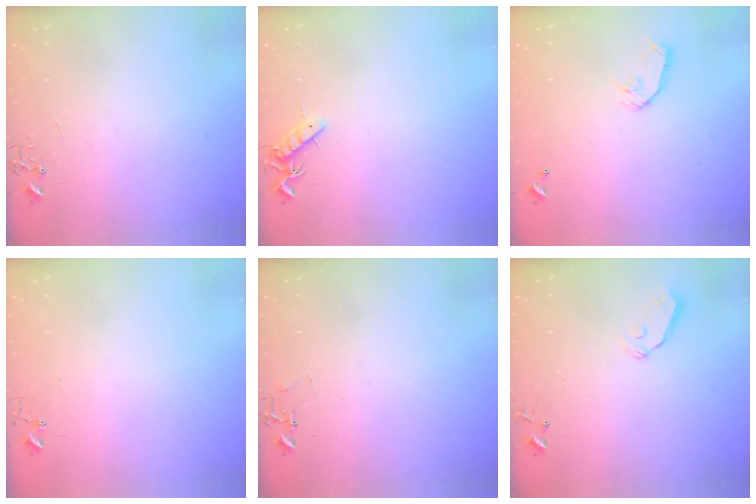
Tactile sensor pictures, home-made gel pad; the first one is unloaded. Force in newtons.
{"total": 7.6, "press": 7.5, "slide": 0.8}
{"total": 8.0, "press": 8.0, "slide": 0.4}
{"total": 3.9, "press": 3.9, "slide": 0.3}
{"total": 5.5, "press": 5.4, "slide": 0.4}
{"total": 4.4, "press": 4.3, "slide": 0.5}